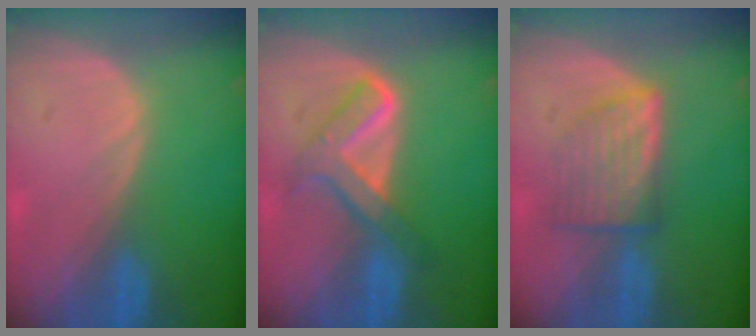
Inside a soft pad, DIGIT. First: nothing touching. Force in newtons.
{"total": 5.9, "press": 5.9, "slide": 0.2}
{"total": 6.4, "press": 5.9, "slide": 2.3}